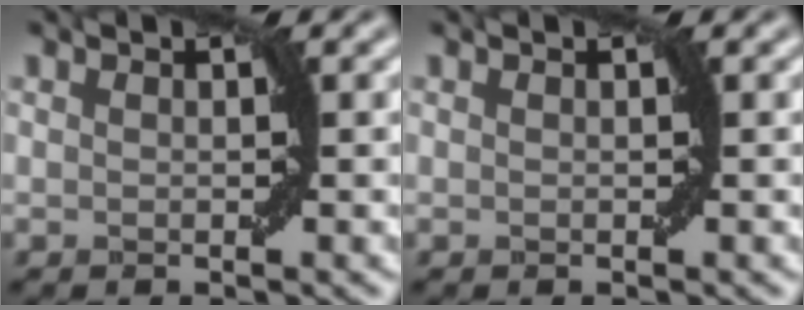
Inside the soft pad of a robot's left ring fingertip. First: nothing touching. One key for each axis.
{"total": 0.0}